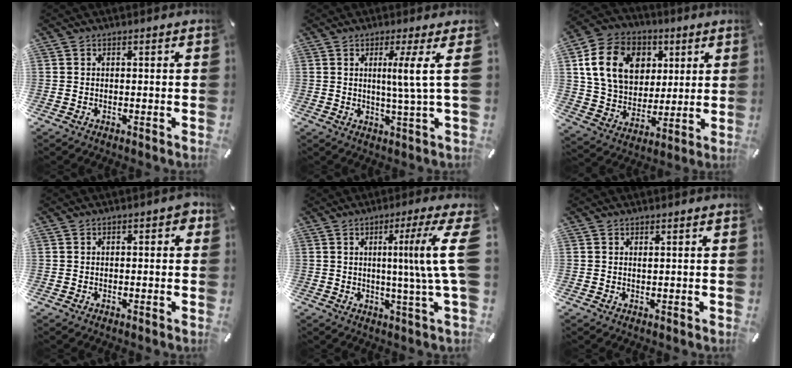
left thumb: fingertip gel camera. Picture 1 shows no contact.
{"total": 8.8, "force": [1.8, -0.9, 8.6], "torque": [-0.147, -0.009, 0.018]}
{"total": 16.9, "force": [5.4, 13.5, 8.6], "torque": [-0.170, 0.002, 0.106]}
{"total": 2.0, "force": [0.1, 1.0, 1.7], "torque": [-0.024, 0.004, -0.002]}
{"total": 17.1, "force": [3.1, -0.1, 16.8], "torque": [-0.256, -0.019, 0.030]}
{"total": 0.0}